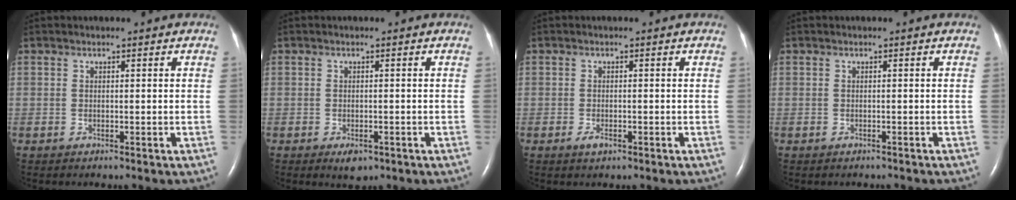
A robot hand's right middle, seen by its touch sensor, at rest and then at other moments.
{"total": 2.2, "force": [-1.2, 1.1, 1.5], "torque": [-0.022, -0.002, -0.010]}
{"total": 1.4, "force": [-0.8, 0.7, 1.0], "torque": [-0.022, -0.001, -0.011]}
{"total": 0.9, "force": [-0.8, 0.4, 0.2], "torque": [-0.010, 0.000, -0.010]}